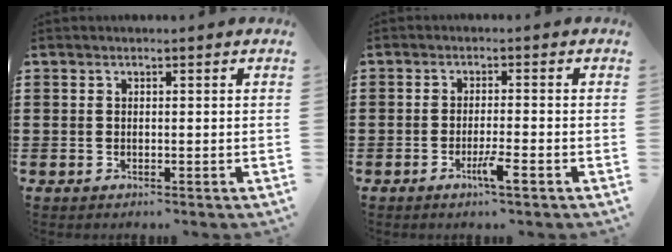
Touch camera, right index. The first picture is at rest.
{"total": 3.7, "force": [-2.1, 0.1, 3.0], "torque": [-0.055, -0.009, -0.037]}